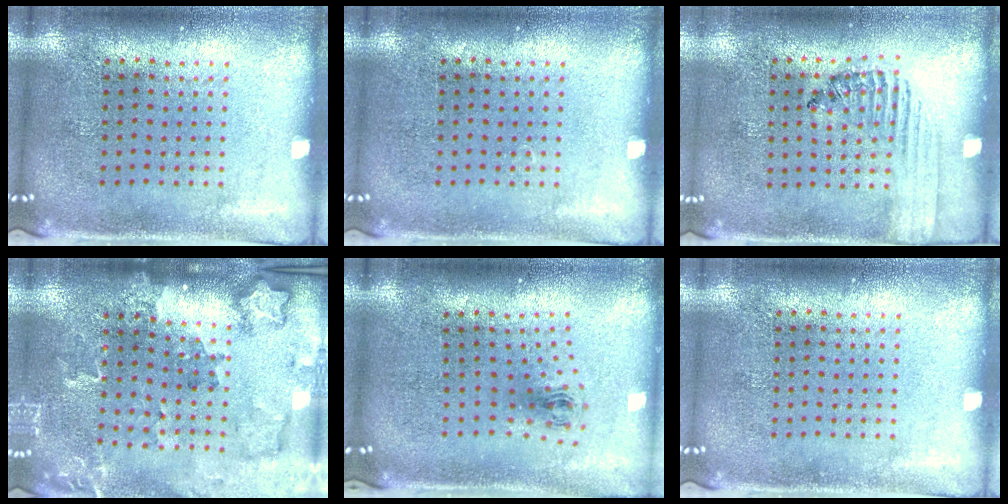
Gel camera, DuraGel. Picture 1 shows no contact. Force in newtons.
{"total": 0.0}
{"total": 1.3, "press": 1.0, "slide": 0.8}
{"total": 1.8, "press": 1.8, "slide": 0.2}
{"total": 0.8, "press": 0.3, "slide": 0.7}
{"total": 0.0}